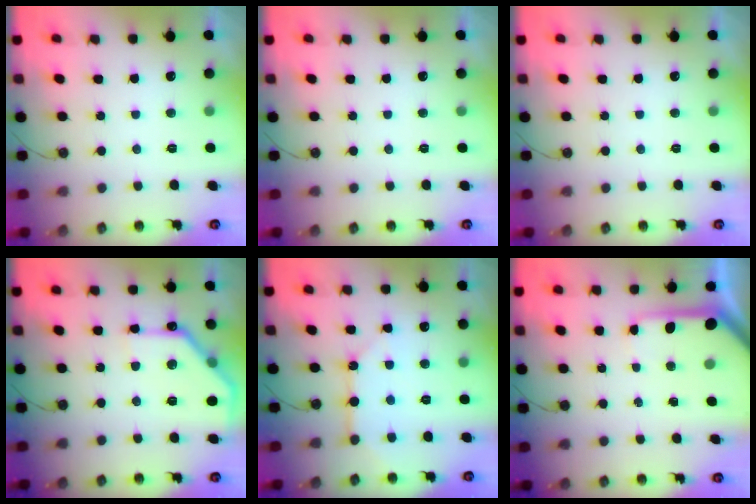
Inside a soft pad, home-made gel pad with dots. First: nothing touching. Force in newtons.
{"total": 0.0}
{"total": 0.0}
{"total": 13.9, "press": 13.8, "slide": 0.7}
{"total": 9.5, "press": 9.4, "slide": 1.2}
{"total": 7.5, "press": 7.5, "slide": 0.8}